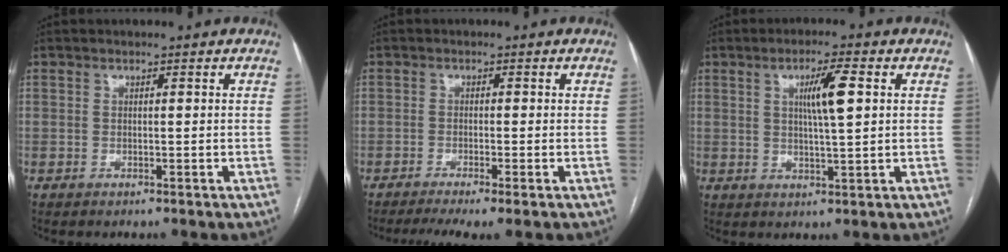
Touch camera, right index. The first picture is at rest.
{"total": 5.6, "force": [-4.0, 0.1, 4.0], "torque": [-0.064, -0.006, -0.064]}
{"total": 6.1, "force": [1.6, 0.3, 5.9], "torque": [-0.104, 0.003, 0.028]}